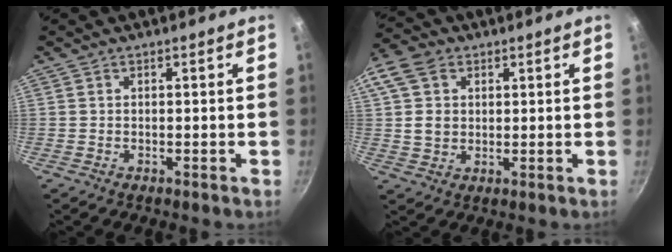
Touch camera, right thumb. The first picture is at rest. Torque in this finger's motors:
{"motor_torque": [-1.10, 1.40, 0.36, -0.14, 0.14]}